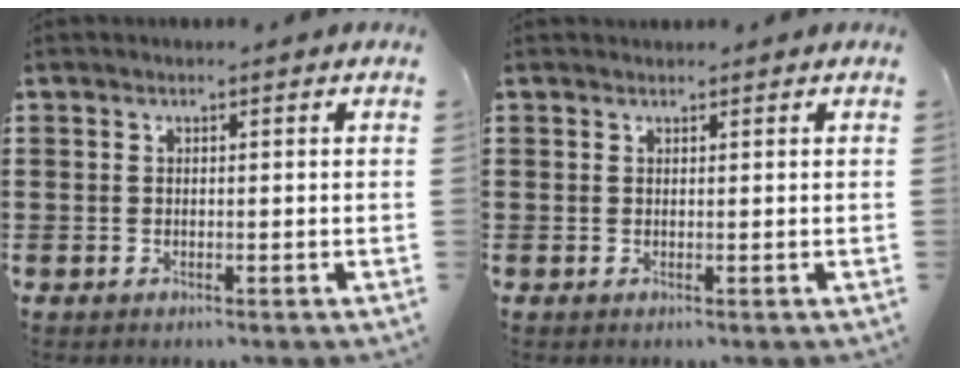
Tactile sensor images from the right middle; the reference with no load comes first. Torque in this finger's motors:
{"motor_torque": [-0.02, -0.16, -0.04, -0.01]}